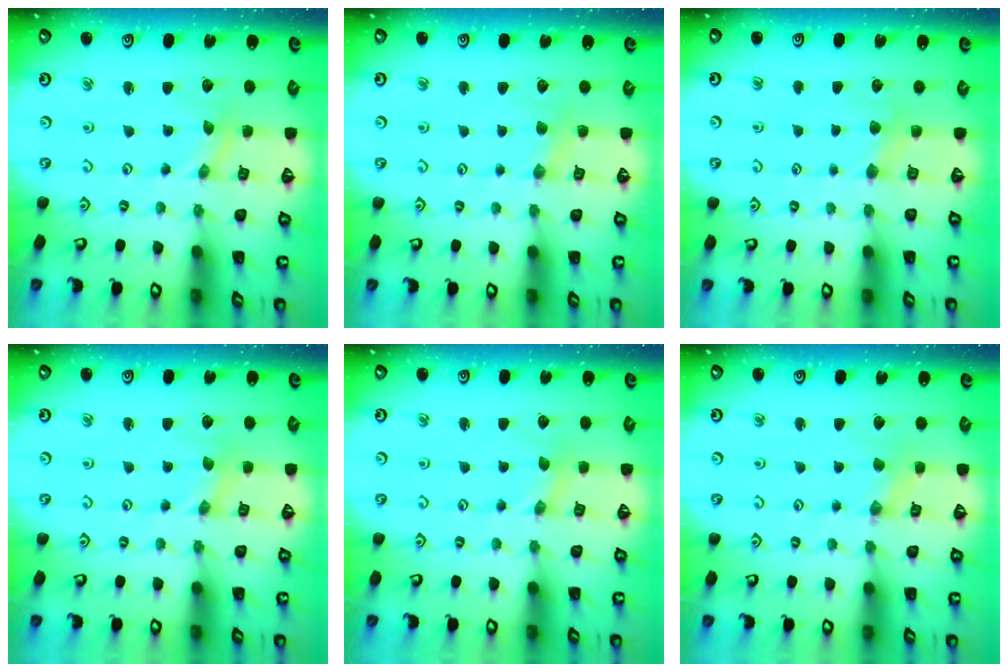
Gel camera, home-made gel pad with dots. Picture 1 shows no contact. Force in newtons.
{"total": 2.8, "press": 2.8, "slide": 0.4}
{"total": 3.8, "press": 3.8, "slide": 0.7}
{"total": 0.0}
{"total": 0.0}
{"total": 0.0}